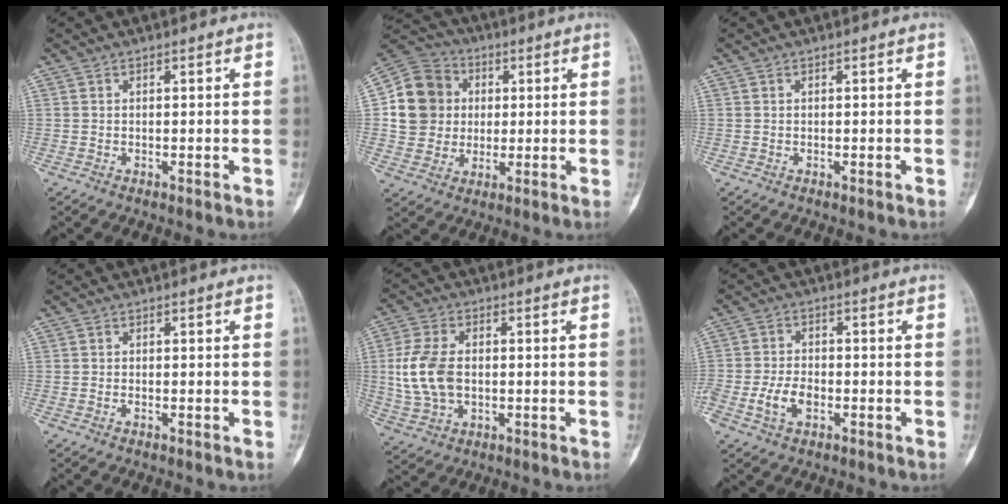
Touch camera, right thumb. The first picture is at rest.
{"total": 13.4, "force": [1.5, 12.3, 4.9], "torque": [-0.074, 0.014, 0.027]}
{"total": 0.0}
{"total": 0.0}
{"total": 10.6, "force": [0.1, 6.9, 8.1], "torque": [-0.167, 0.005, 0.006]}
{"total": 5.3, "force": [-1.9, 3.2, 3.7], "torque": [-0.074, 0.013, -0.036]}